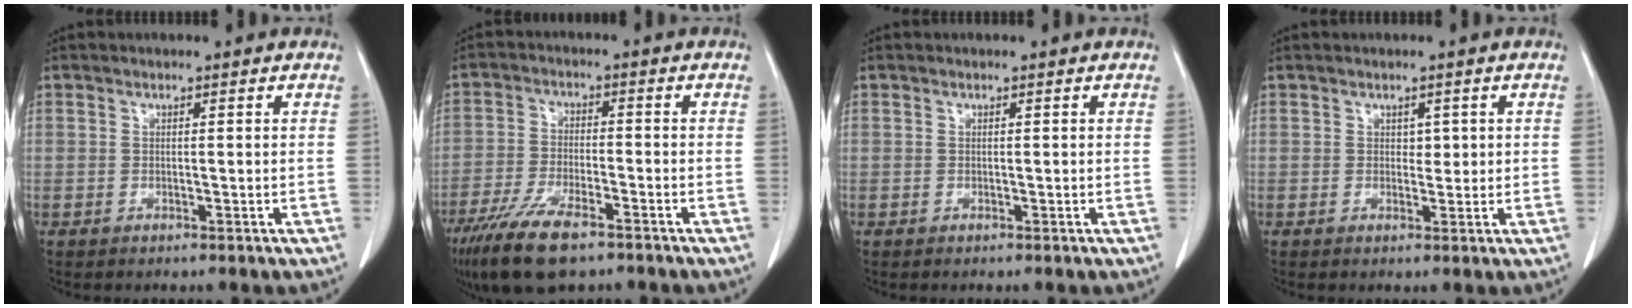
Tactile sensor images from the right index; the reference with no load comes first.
{"total": 11.2, "force": [-7.8, 3.0, 7.5], "torque": [-0.142, -0.023, -0.136]}
{"total": 0.0}
{"total": 1.5, "force": [0.4, 1.1, 1.0], "torque": [-0.008, -0.001, 0.006]}